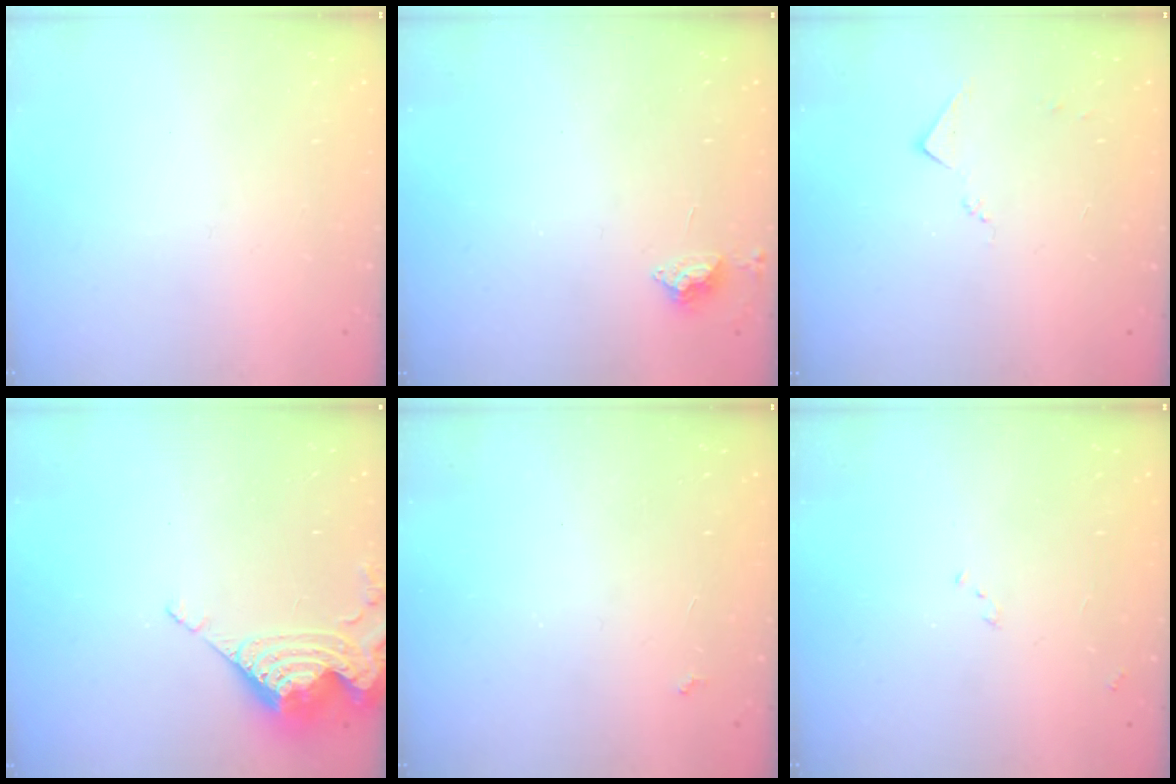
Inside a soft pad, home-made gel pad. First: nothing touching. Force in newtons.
{"total": 3.7, "press": 3.7, "slide": 0.5}
{"total": 5.7, "press": 5.7, "slide": 0.7}
{"total": 9.7, "press": 9.7, "slide": 0.9}
{"total": 2.3, "press": 2.3, "slide": 0.4}
{"total": 6.9, "press": 6.9, "slide": 0.8}